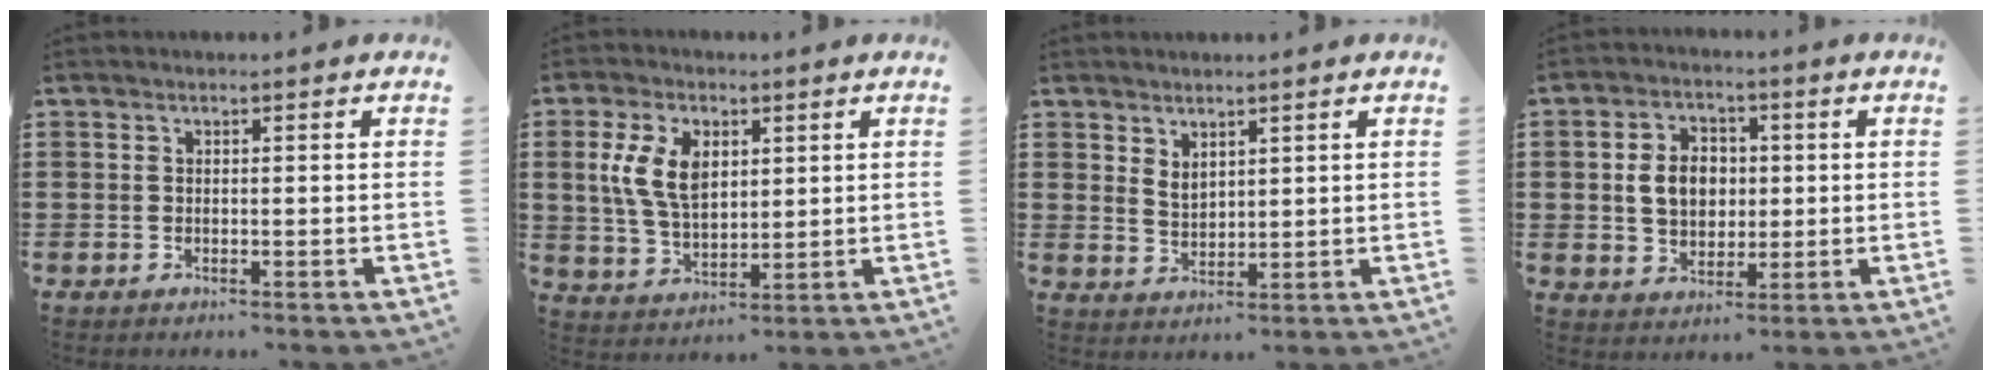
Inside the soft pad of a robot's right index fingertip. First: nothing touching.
{"total": 8.2, "force": [2.2, 4.9, 6.2], "torque": [-0.146, 0.011, 0.037]}
{"total": 2.6, "force": [2.1, 1.3, 0.8], "torque": [-0.021, 0.004, 0.040]}
{"total": 6.5, "force": [0.4, 5.0, 4.1], "torque": [-0.083, 0.008, -0.002]}